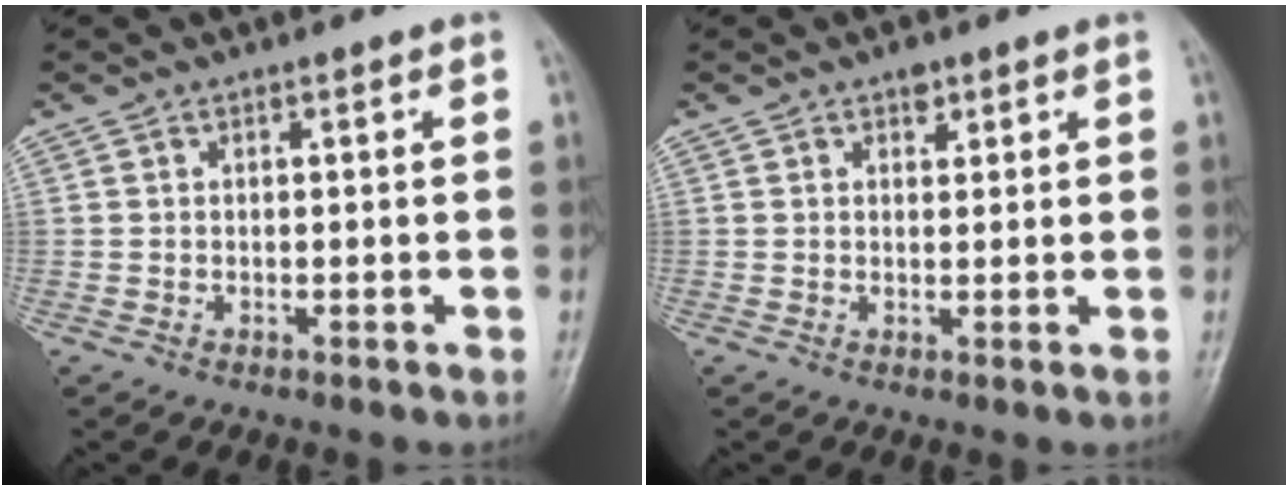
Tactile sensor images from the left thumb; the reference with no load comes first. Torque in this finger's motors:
{"motor_torque": [0.43, 0.19, 0.42, -0.01, -0.01]}